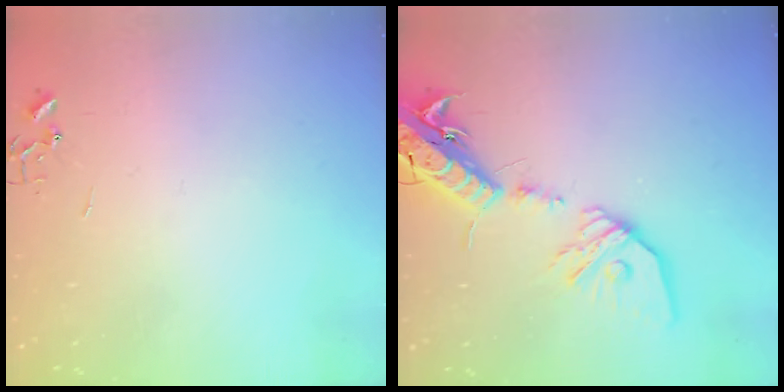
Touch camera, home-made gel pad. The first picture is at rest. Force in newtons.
{"total": 21.0, "press": 20.6, "slide": 4.1}